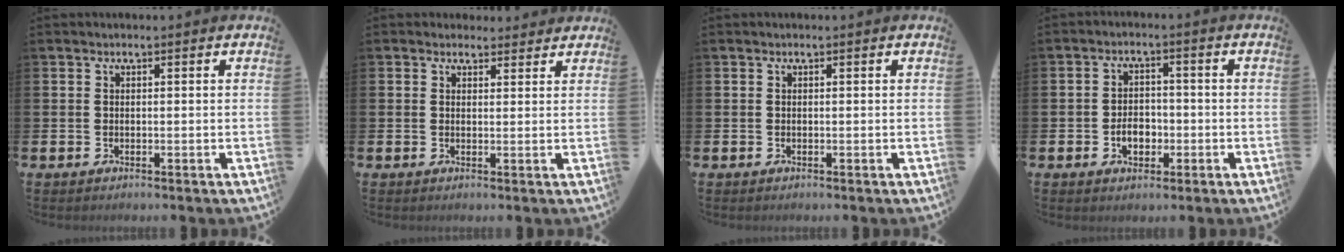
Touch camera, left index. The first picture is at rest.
{"total": 2.2, "force": [2.0, 0.9, -0.1], "torque": [0.006, -0.004, 0.036]}
{"total": 0.0}
{"total": 3.6, "force": [-1.2, 2.6, 2.3], "torque": [-0.026, -0.003, -0.029]}